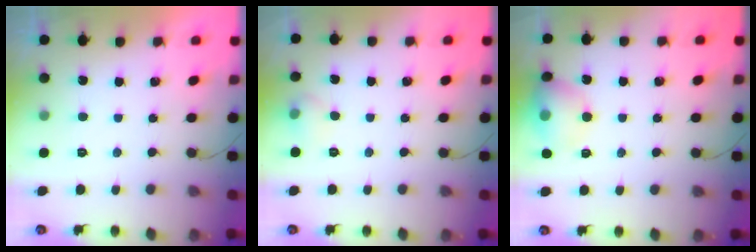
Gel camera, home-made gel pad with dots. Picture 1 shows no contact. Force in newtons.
{"total": 8.1, "press": 5.3, "slide": 6.2}
{"total": 11.0, "press": 10.9, "slide": 1.6}